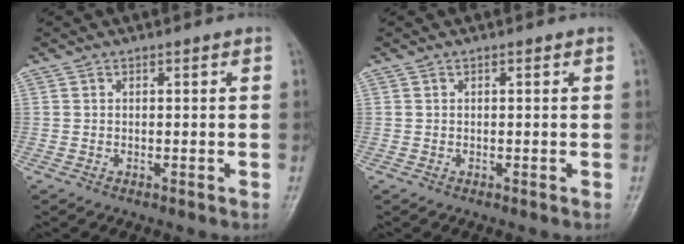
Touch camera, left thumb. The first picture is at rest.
{"total": 0.0}